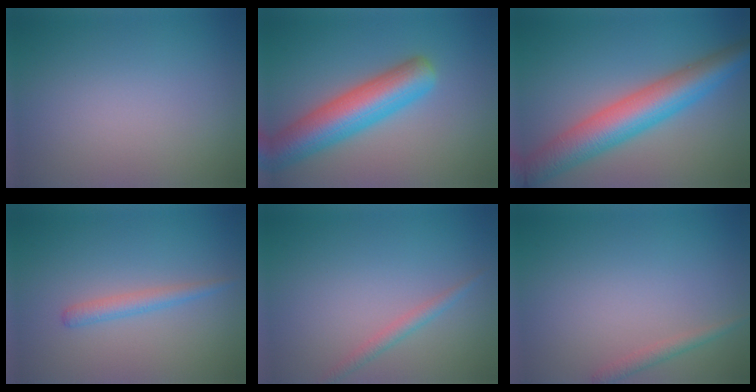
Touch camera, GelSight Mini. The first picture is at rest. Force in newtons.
{"total": 7.5, "press": 7.5, "slide": 0.4}
{"total": 7.9, "press": 7.9, "slide": 0.2}
{"total": 1.7, "press": 1.7, "slide": 0.1}
{"total": 1.4, "press": 1.4, "slide": 0.0}
{"total": 1.3, "press": 1.3, "slide": 0.1}